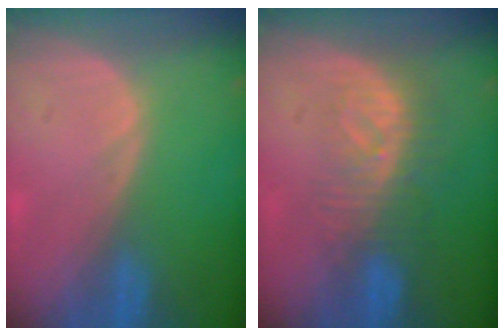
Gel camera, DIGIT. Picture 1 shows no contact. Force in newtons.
{"total": 8.2, "press": 7.3, "slide": 3.8}